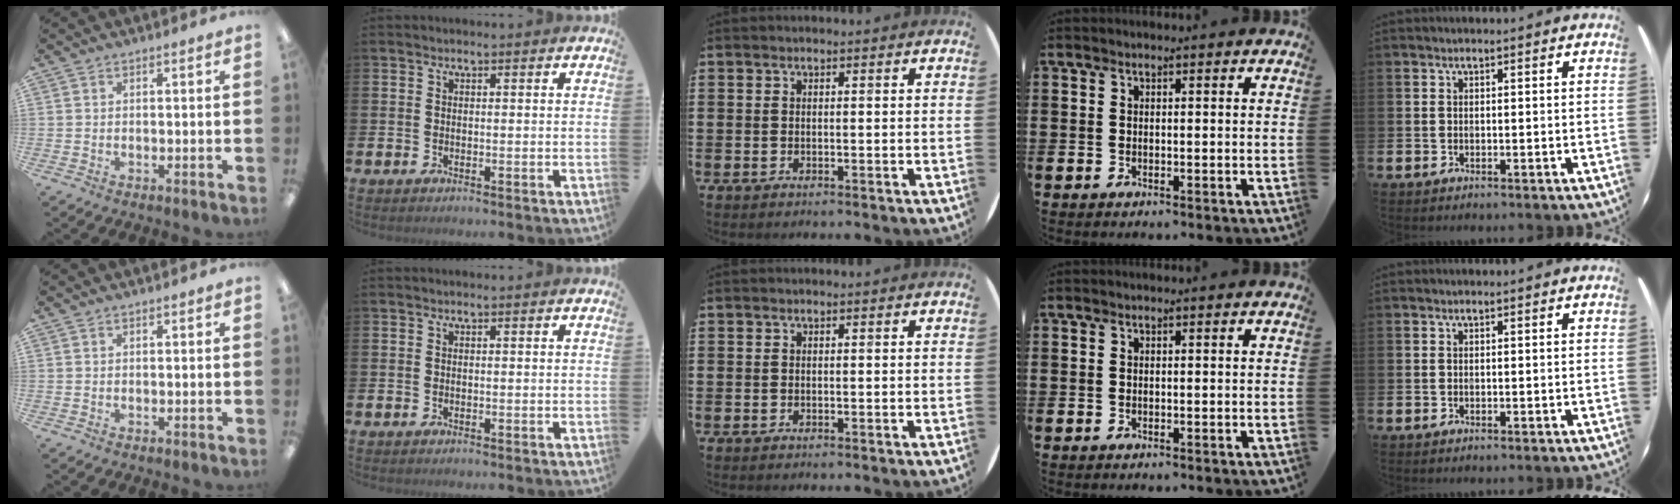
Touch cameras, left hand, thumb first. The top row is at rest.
{}